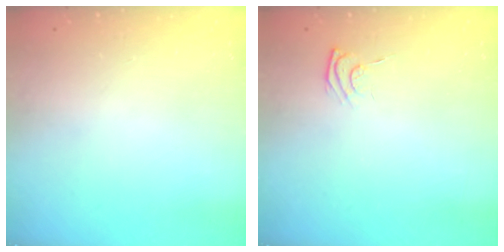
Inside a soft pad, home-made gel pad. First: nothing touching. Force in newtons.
{"total": 4.9, "press": 4.7, "slide": 1.1}